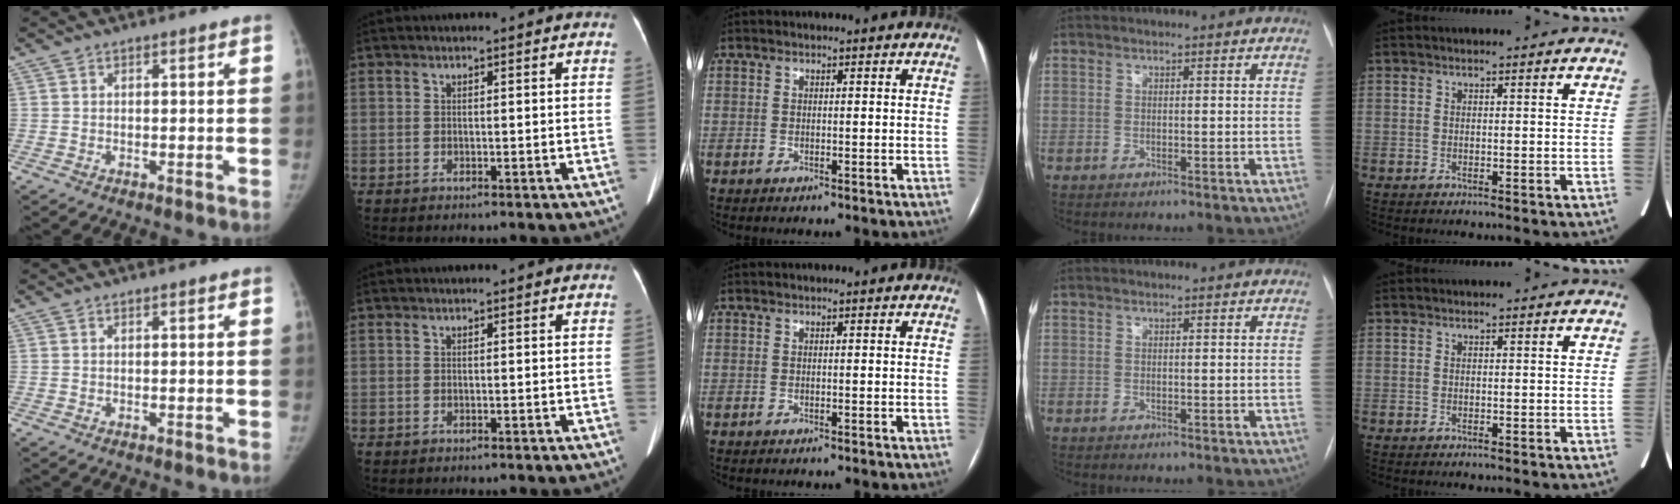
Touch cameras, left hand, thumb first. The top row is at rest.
{}